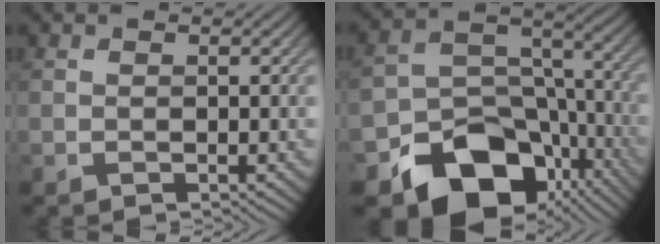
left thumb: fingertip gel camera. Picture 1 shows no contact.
{"total": 14.9, "force": [-8.1, 10.5, 6.9], "torque": [-0.125, -0.037, -0.128]}